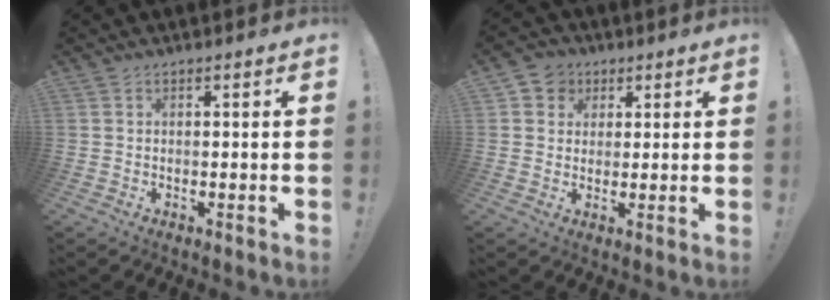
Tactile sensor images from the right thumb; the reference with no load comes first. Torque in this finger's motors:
{"motor_torque": [-0.21, 0.33, -0.13, -0.04, 0.09]}